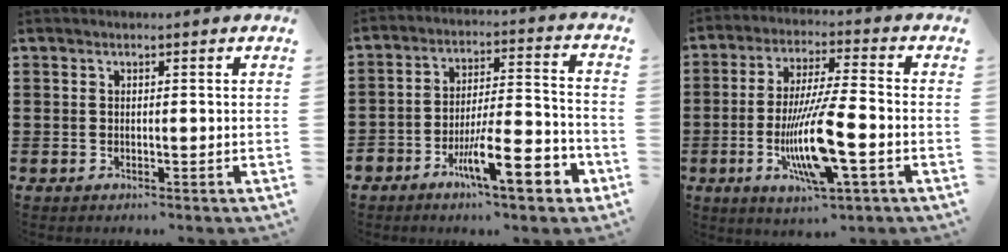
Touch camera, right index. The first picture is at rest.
{"total": 12.0, "force": [-6.8, 3.3, 9.3], "torque": [-0.156, 0.020, -0.118]}
{"total": 13.2, "force": [-4.0, 2.2, 12.4], "torque": [-0.247, -0.015, -0.076]}